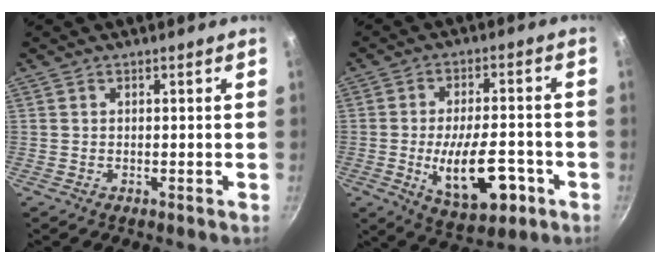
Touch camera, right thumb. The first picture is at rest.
{"total": 14.4, "force": [-4.4, 6.7, 12.0], "torque": [-0.168, 0.014, -0.059]}